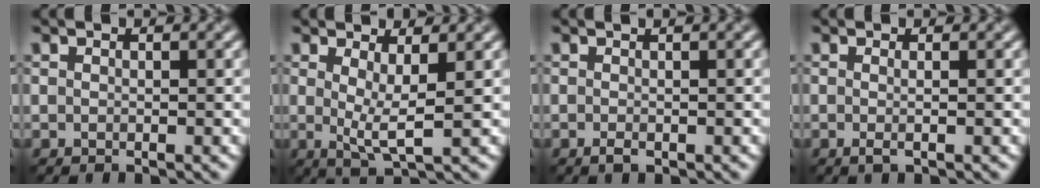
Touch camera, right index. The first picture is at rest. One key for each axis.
{"total": 3.0, "fx": 0.7, "fy": 0.6, "fz": 2.8, "tx": -0.049, "ty": -0.013, "tz": 0.013}
{"total": 2.0, "fx": -0.2, "fy": 0.6, "fz": 1.9, "tx": -0.024, "ty": 0.000, "tz": -0.006}
{"total": 1.2, "fx": -0.2, "fy": 0.3, "fz": 1.2, "tx": -0.018, "ty": -0.003, "tz": -0.005}